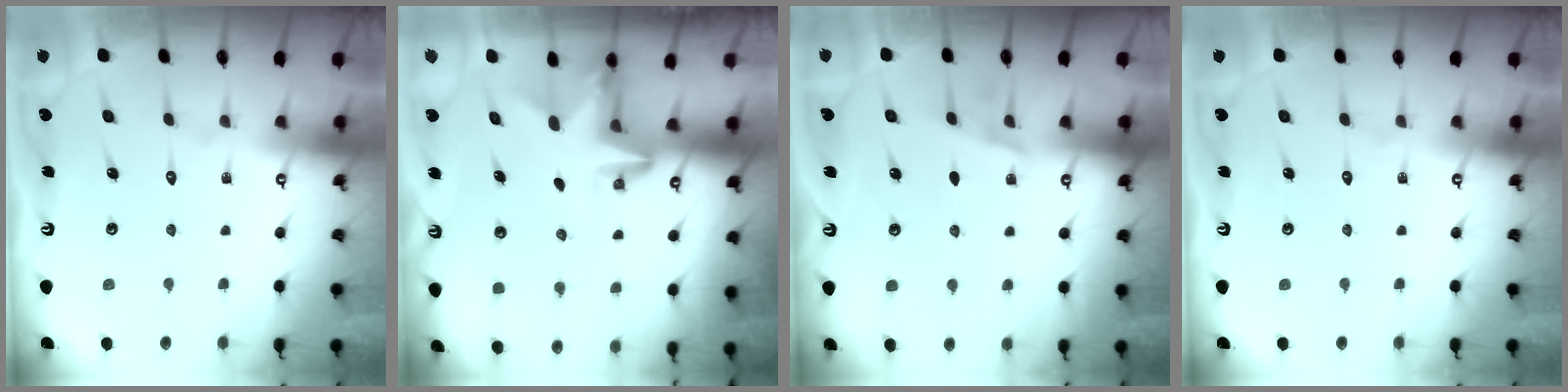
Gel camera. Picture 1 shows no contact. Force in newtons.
{"total": 3.3, "press": 3.3, "slide": 0.2}
{"total": 5.1, "press": 4.2, "slide": 2.8}
{"total": 0.0}